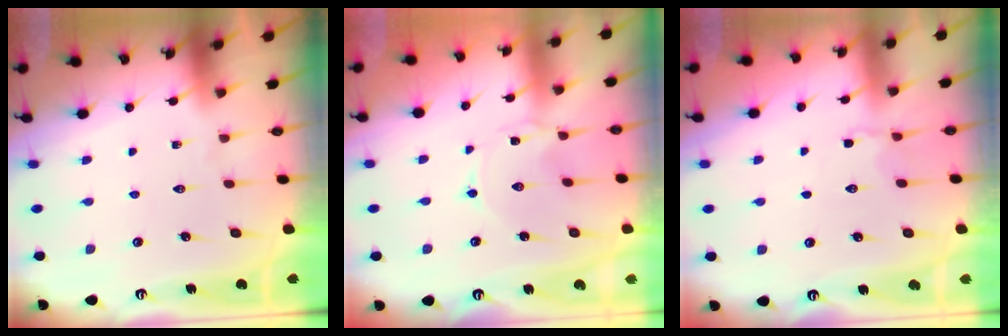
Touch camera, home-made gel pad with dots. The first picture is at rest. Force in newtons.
{"total": 0.0}
{"total": 2.6, "press": 2.2, "slide": 1.4}